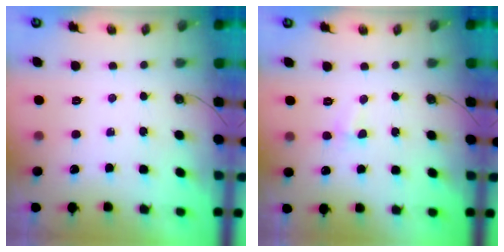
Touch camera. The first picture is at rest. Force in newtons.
{"total": 3.7, "press": 3.6, "slide": 0.6}